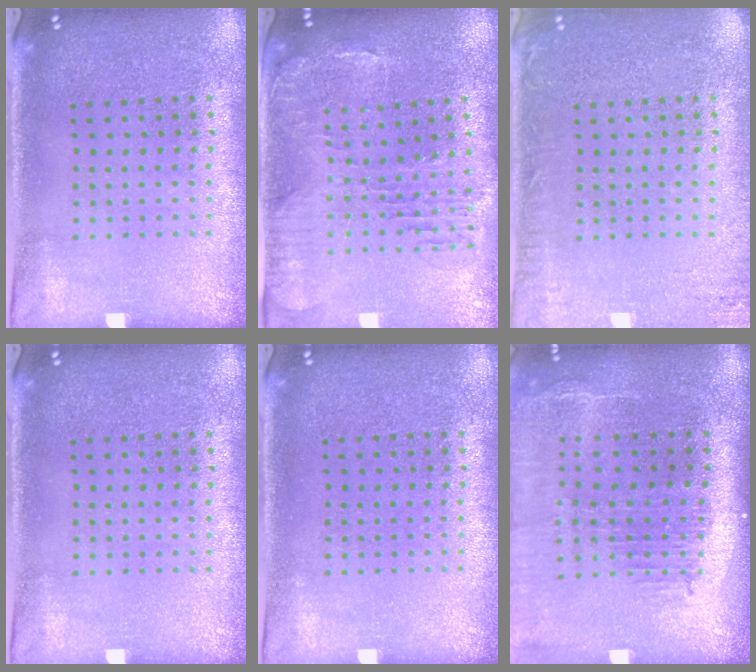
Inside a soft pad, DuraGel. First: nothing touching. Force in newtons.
{"total": 1.4, "press": 1.3, "slide": 0.3}
{"total": 2.5, "press": 2.5, "slide": 0.3}
{"total": 0.0}
{"total": 0.0}
{"total": 2.5, "press": 2.0, "slide": 1.5}